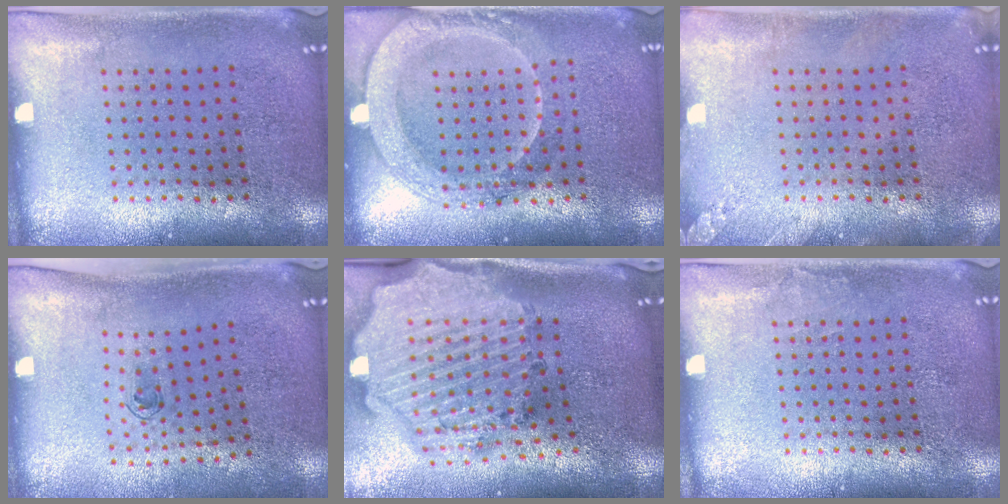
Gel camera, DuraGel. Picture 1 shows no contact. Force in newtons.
{"total": 2.0, "press": 1.8, "slide": 0.9}
{"total": 1.2, "press": 1.2, "slide": 0.1}
{"total": 0.6, "press": 0.3, "slide": 0.5}
{"total": 3.9, "press": 3.2, "slide": 2.2}
{"total": 0.5, "press": 0.5, "slide": 0.1}